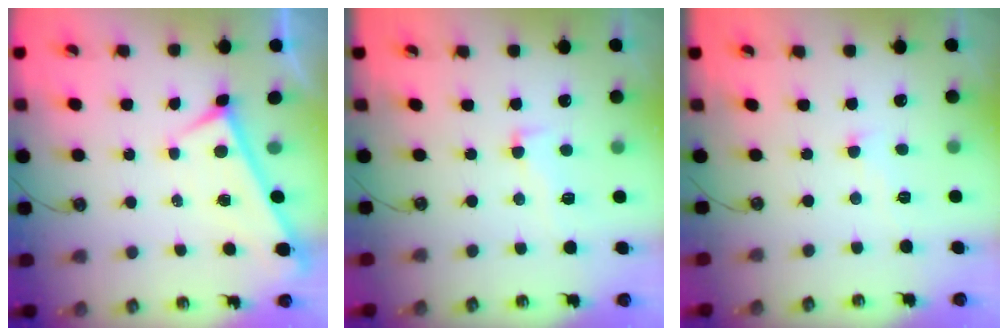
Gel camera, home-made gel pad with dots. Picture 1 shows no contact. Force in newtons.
{"total": 2.5, "press": 2.0, "slide": 1.4}
{"total": 0.9, "press": 0.9, "slide": 0.2}